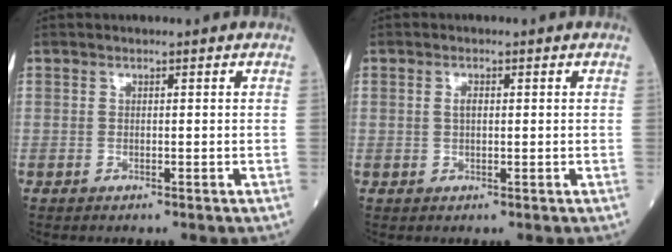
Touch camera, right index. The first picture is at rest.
{"total": 1.5, "force": [0.3, 0.7, 1.3], "torque": [-0.026, 0.002, 0.005]}